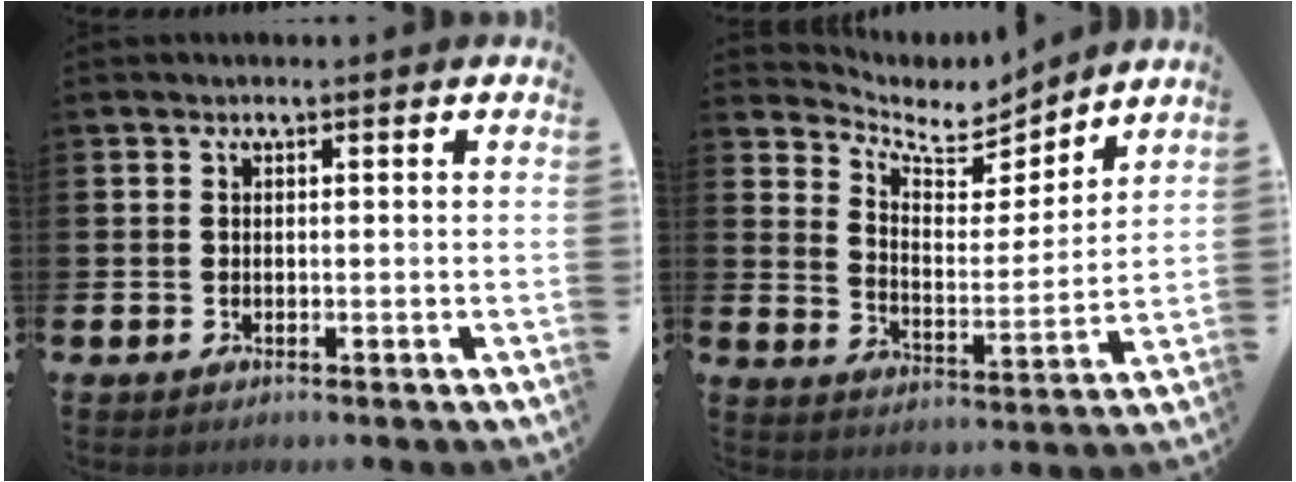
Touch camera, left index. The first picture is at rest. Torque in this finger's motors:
{"motor_torque": [-0.06, -0.01, 0.04, 0.00]}